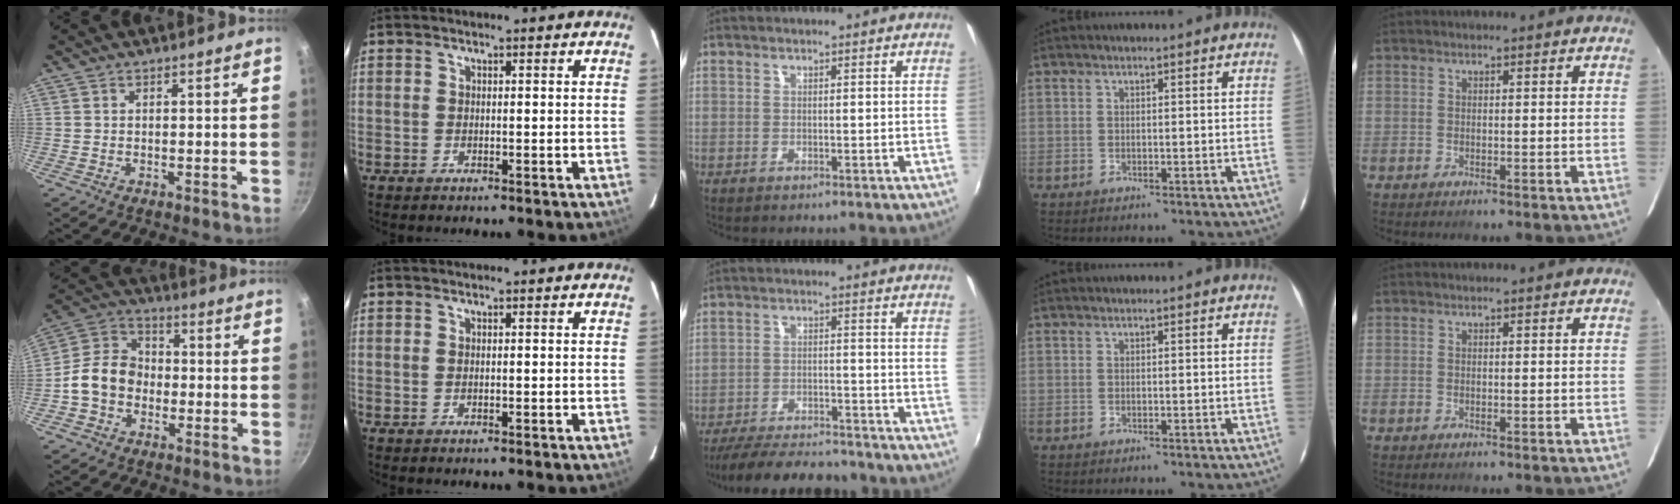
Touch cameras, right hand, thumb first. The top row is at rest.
{"thumb": {"total": 10.3, "force": [-2.3, 8.3, 5.7], "torque": [-0.073, 0.034, -0.061]}, "middle": {"total": 14.7, "force": [-12.9, 3.4, 6.0], "torque": [-0.135, -0.011, -0.197]}}